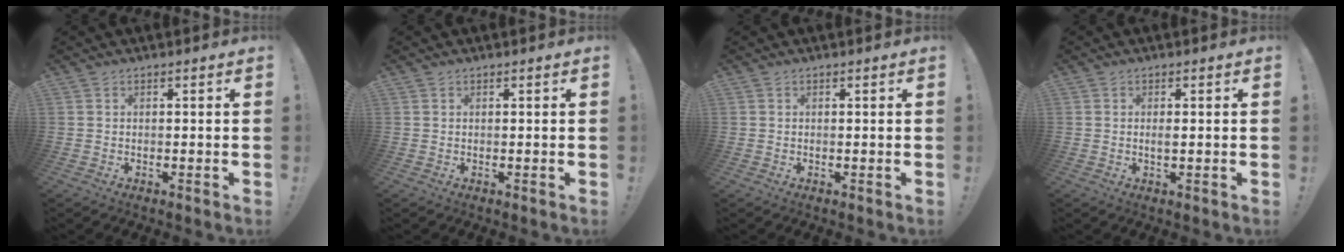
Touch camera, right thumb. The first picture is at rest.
{"total": 0.0}
{"total": 0.8, "force": [0.1, 0.8, -0.1], "torque": [0.003, 0.000, 0.002]}
{"total": 1.3, "force": [-0.1, 0.3, 1.3], "torque": [-0.023, -0.002, -0.003]}